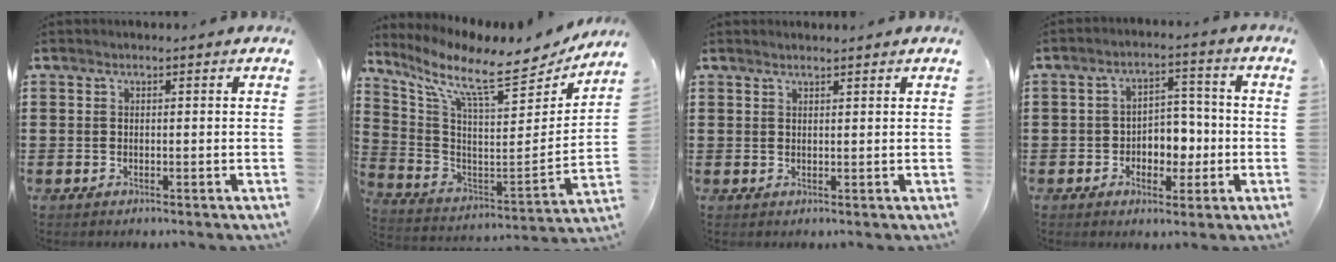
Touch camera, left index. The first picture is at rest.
{"total": 11.3, "force": [8.7, 2.0, 7.0], "torque": [-0.162, -0.062, 0.141]}
{"total": 1.1, "force": [1.0, 0.0, 0.4], "torque": [-0.008, 0.000, 0.020]}
{"total": 5.1, "force": [-1.3, 3.8, 3.0], "torque": [-0.056, 0.009, -0.029]}